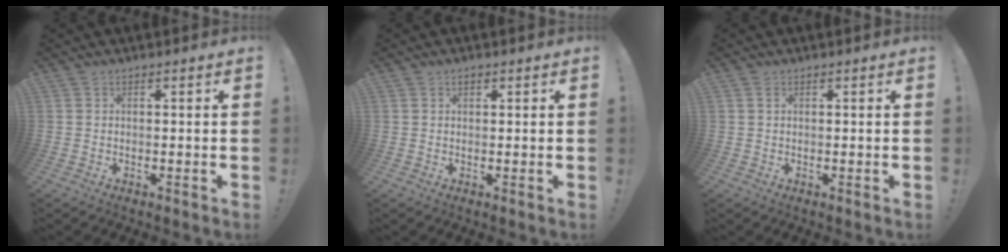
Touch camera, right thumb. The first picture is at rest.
{"total": 1.0, "force": [0.6, 0.7, 0.5], "torque": [-0.007, 0.001, 0.010]}
{"total": 1.1, "force": [0.5, 0.5, 0.8], "torque": [-0.011, -0.001, 0.007]}